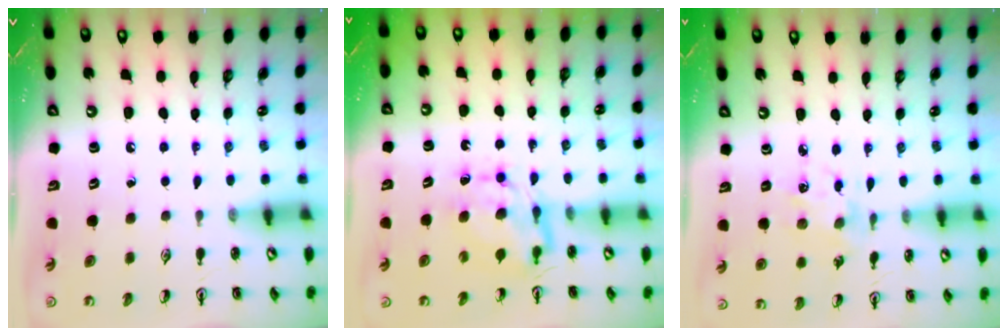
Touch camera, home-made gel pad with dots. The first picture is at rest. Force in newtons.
{"total": 7.0, "press": 7.0, "slide": 0.6}
{"total": 2.8, "press": 2.7, "slide": 0.7}